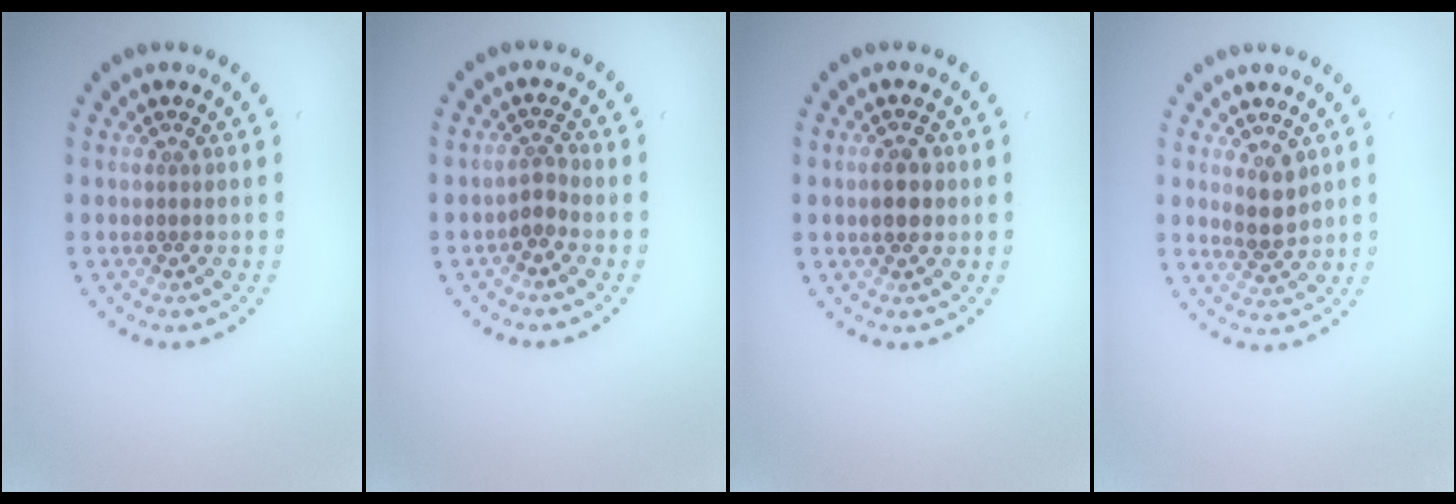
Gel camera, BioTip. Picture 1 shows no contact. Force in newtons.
{"total": 1.4, "press": 0.9, "slide": 1.1}
{"total": 2.4, "press": 2.4, "slide": 0.1}
{"total": 2.7, "press": 2.6, "slide": 1.0}